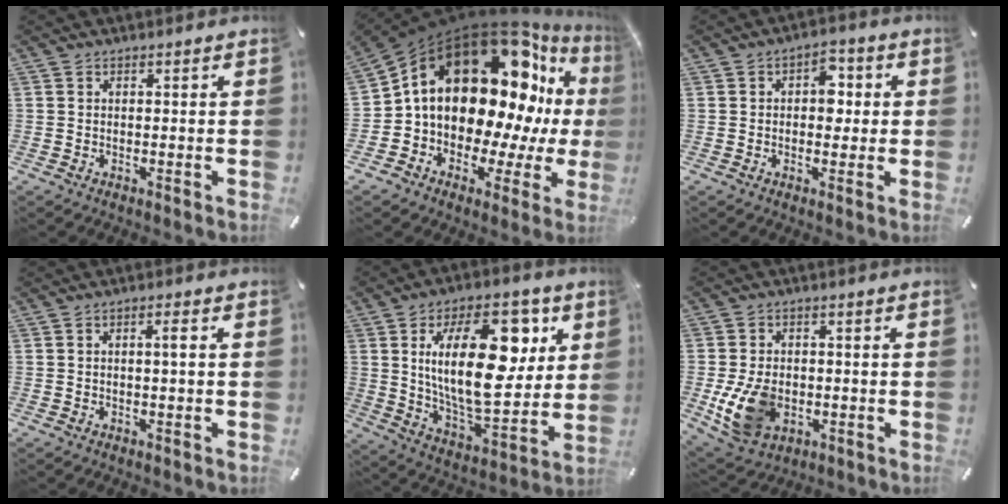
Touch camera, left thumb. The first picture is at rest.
{"total": 24.1, "force": [6.9, 15.4, 17.2], "torque": [-0.259, -0.079, 0.133]}
{"total": 5.7, "force": [0.5, 3.8, 4.2], "torque": [-0.035, -0.005, -0.004]}
{"total": 2.1, "force": [0.2, 0.5, 2.1], "torque": [-0.041, 0.004, 0.000]}
{"total": 24.7, "force": [6.7, 12.8, 20.1], "torque": [-0.342, -0.018, 0.102]}
{"total": 11.4, "force": [-2.3, 8.5, 7.3], "torque": [-0.152, 0.002, -0.040]}